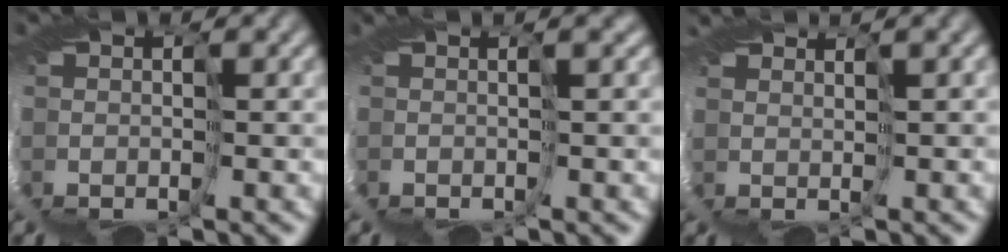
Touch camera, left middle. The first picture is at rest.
{"total": 3.3, "force": [-0.6, -2.5, -2.0], "torque": [0.033, -0.008, 0.003]}
{"total": 2.9, "force": [2.0, -1.4, -1.5], "torque": [0.035, -0.006, 0.039]}